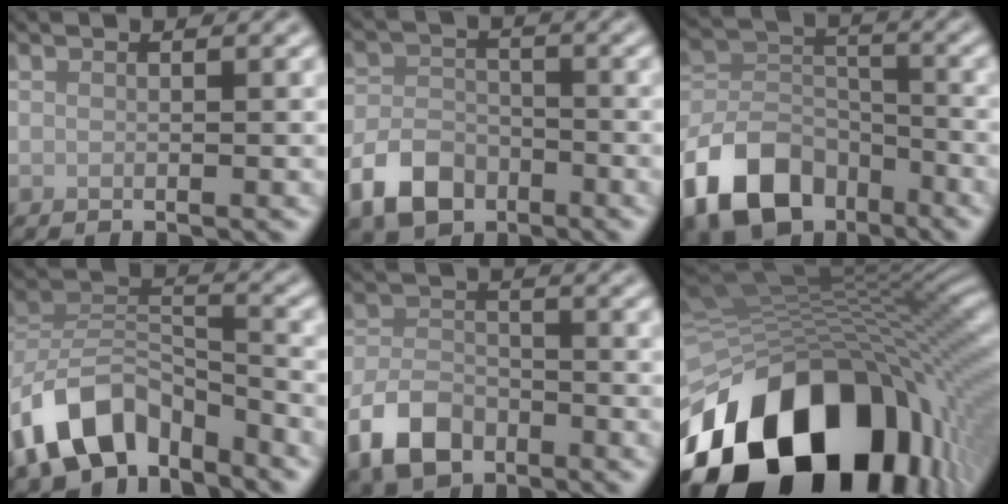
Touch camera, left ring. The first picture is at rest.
{"total": 5.0, "force": [-2.9, 3.2, 2.4], "torque": [-0.049, -0.002, -0.063]}
{"total": 9.9, "force": [-5.9, 6.3, 4.8], "torque": [-0.089, -0.007, -0.125]}
{"total": 9.7, "force": [-6.4, 5.5, 4.7], "torque": [-0.074, -0.005, -0.126]}
{"total": 5.4, "force": [-3.3, 3.2, 2.8], "torque": [-0.057, -0.002, -0.072]}
{"total": 18.6, "force": [-8.2, 11.9, 11.6], "torque": [-0.213, -0.024, -0.127]}